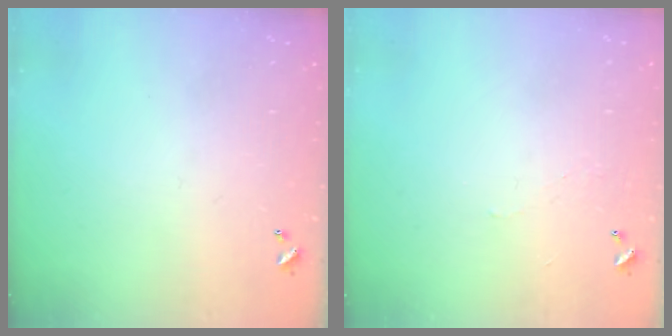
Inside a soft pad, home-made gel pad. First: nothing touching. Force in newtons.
{"total": 2.1, "press": 2.1, "slide": 0.6}